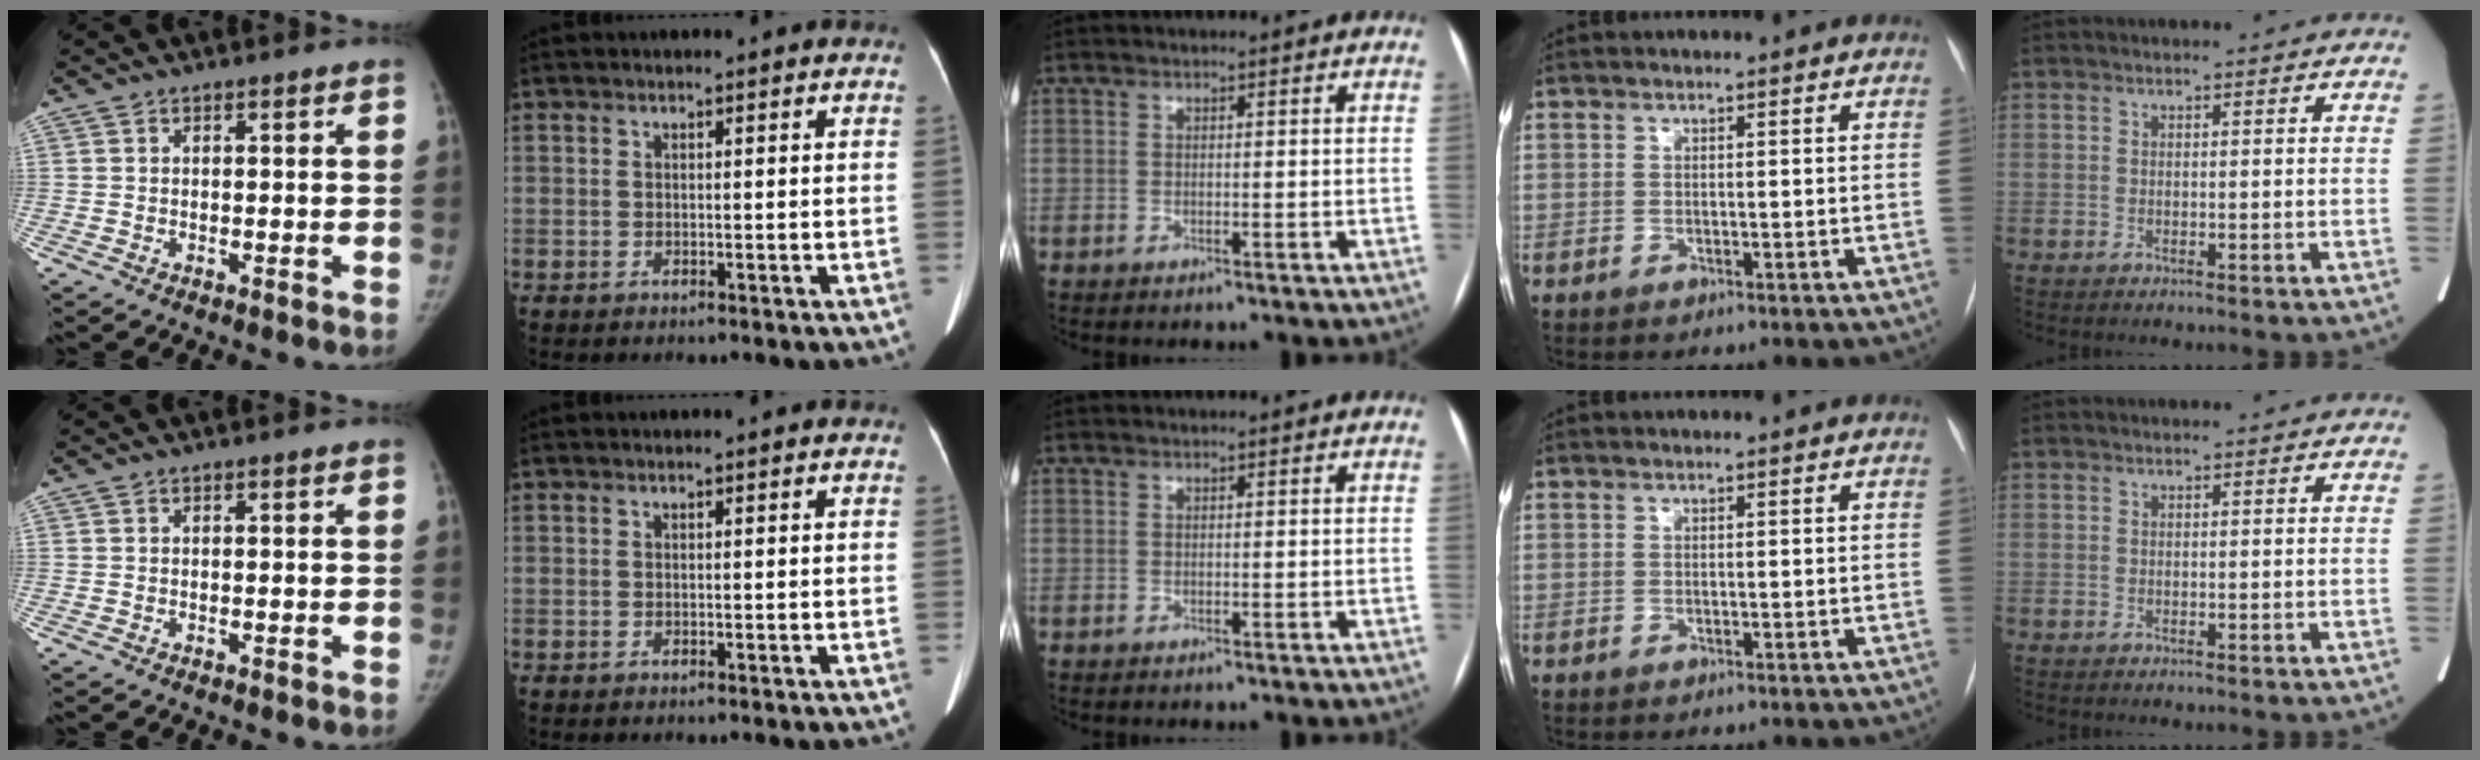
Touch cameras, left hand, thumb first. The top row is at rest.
{}